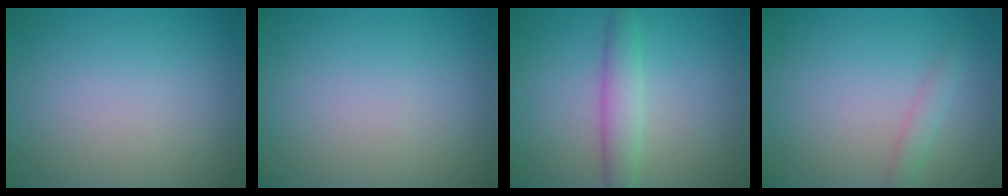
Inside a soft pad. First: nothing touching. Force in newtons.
{"total": 0.0}
{"total": 3.0, "press": 3.0, "slide": 0.1}
{"total": 1.4, "press": 1.4, "slide": 0.1}